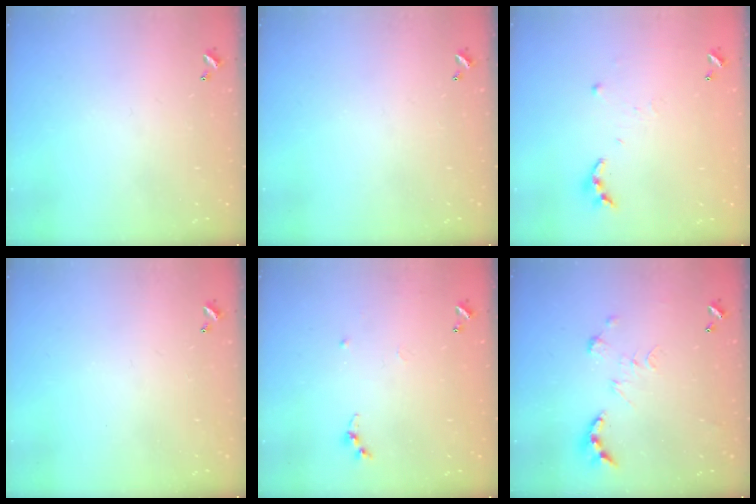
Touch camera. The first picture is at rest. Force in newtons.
{"total": 0.0}
{"total": 5.6, "press": 5.6, "slide": 0.1}
{"total": 0.0}
{"total": 7.0, "press": 7.0, "slide": 0.7}
{"total": 0.0}